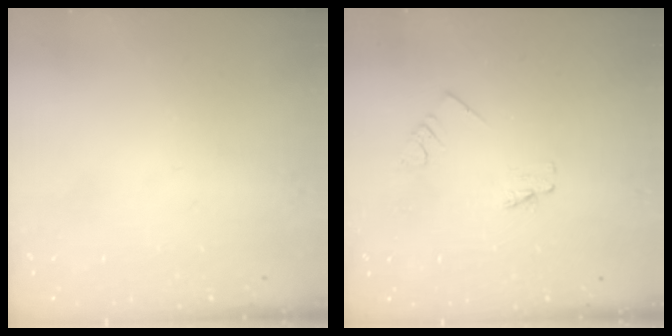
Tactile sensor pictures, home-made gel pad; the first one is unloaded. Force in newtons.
{"total": 1.1, "press": 1.1, "slide": 0.0}